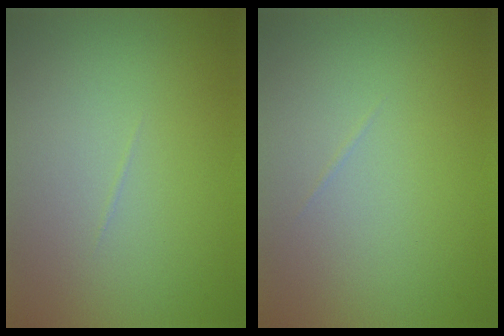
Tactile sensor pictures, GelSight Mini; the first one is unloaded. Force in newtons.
{"total": 0.0}